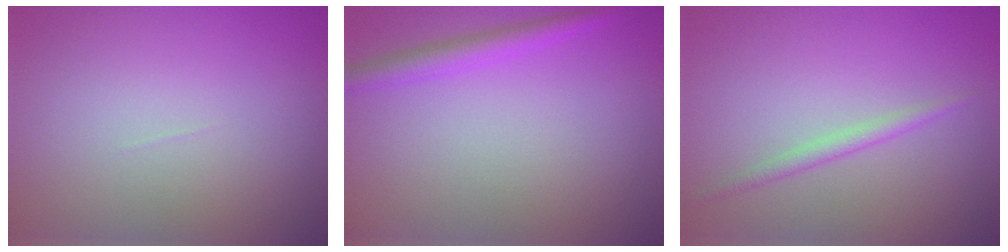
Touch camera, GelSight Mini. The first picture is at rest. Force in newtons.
{"total": 2.2, "press": 2.2, "slide": 0.1}
{"total": 1.4, "press": 1.4, "slide": 0.0}